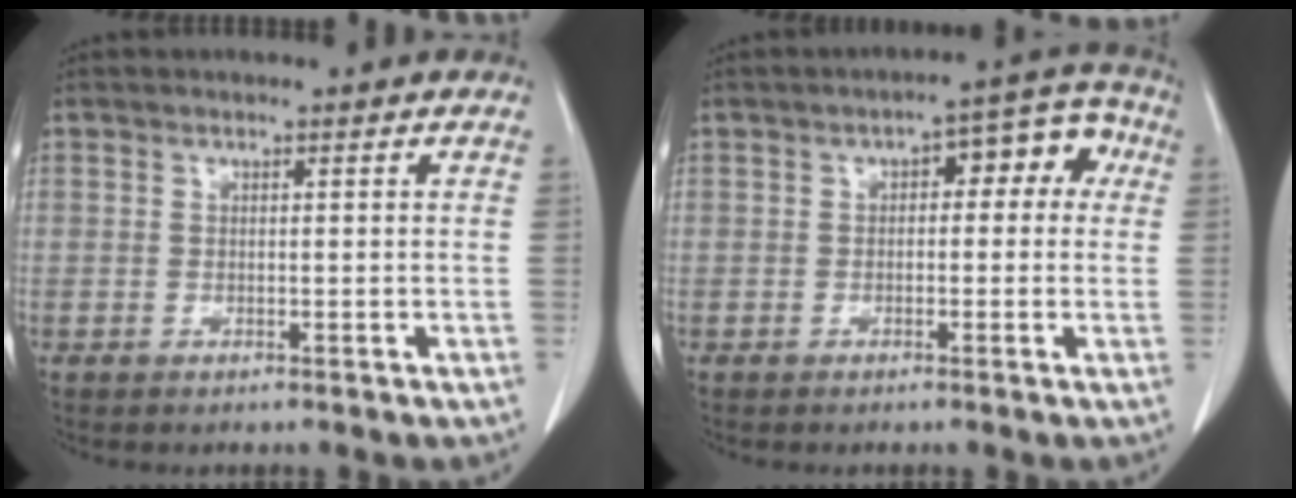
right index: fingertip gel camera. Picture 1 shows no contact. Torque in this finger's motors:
{"motor_torque": [0.19, 0.08, 0.07, 0.04]}